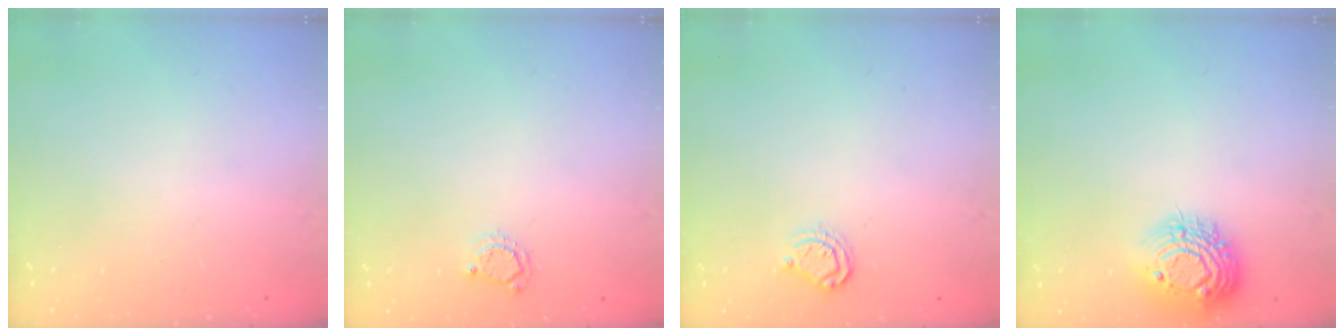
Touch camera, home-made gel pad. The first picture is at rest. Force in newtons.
{"total": 4.0, "press": 3.9, "slide": 0.5}
{"total": 6.1, "press": 6.0, "slide": 0.6}
{"total": 13.0, "press": 13.0, "slide": 1.0}